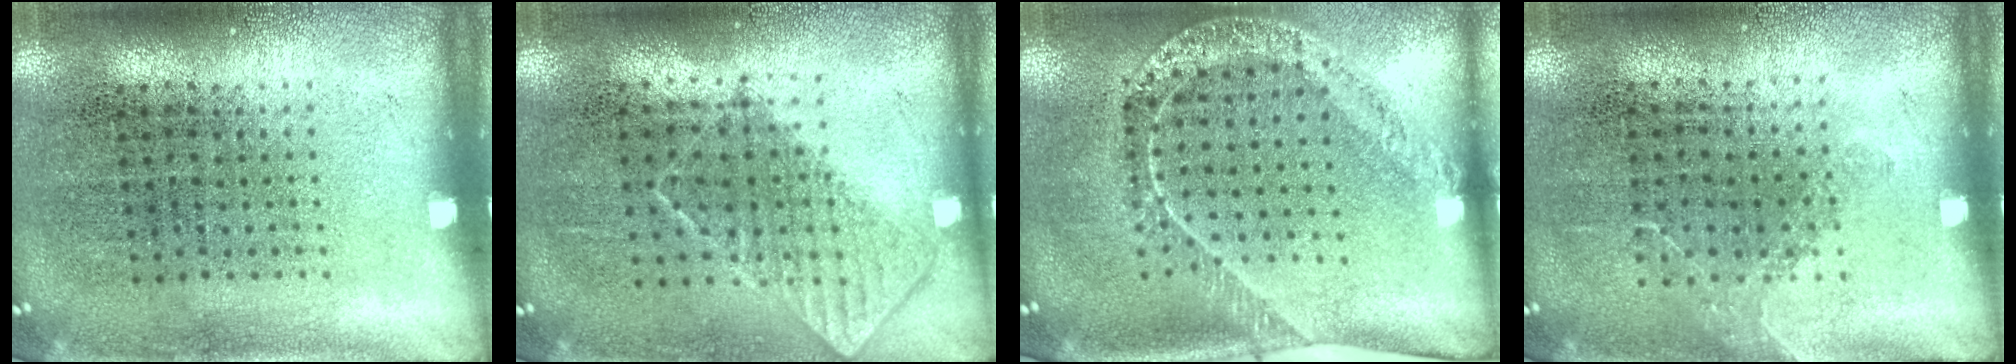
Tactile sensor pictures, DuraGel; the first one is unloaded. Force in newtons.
{"total": 0.7, "press": 0.7, "slide": 0.2}
{"total": 1.4, "press": 1.4, "slide": 0.0}
{"total": 0.9, "press": 0.7, "slide": 0.6}